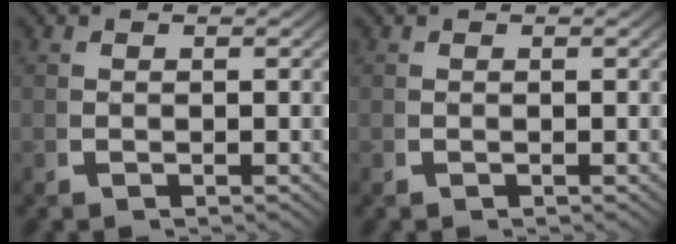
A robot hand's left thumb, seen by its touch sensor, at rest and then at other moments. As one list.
[{"total": 0.0}]